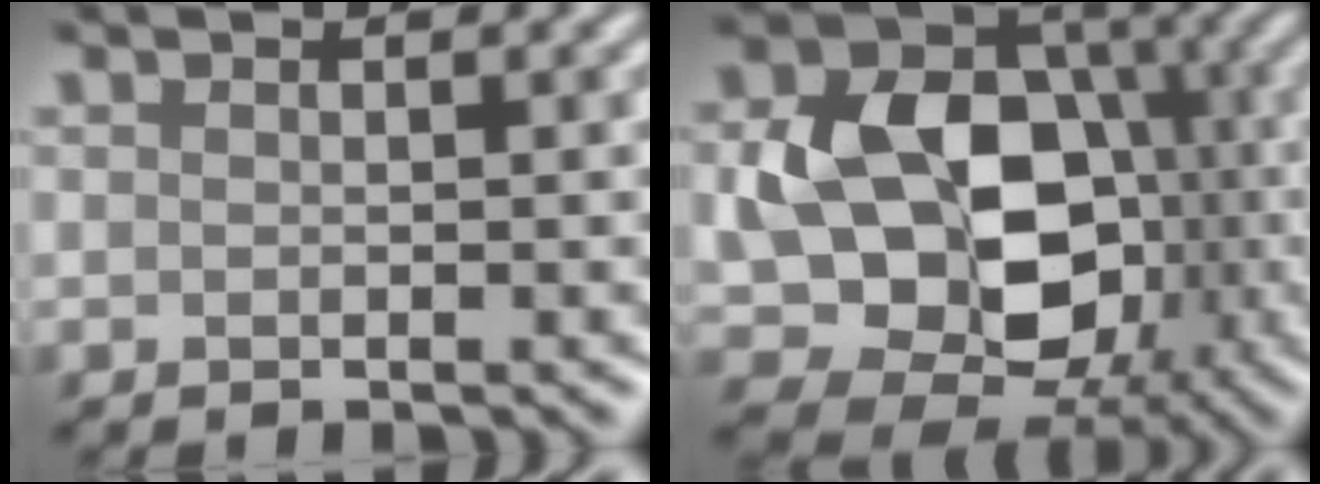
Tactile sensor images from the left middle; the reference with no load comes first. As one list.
[{"total": 12.6, "force": [-1.1, 9.5, 8.2], "torque": [-0.124, -0.005, -0.021]}]